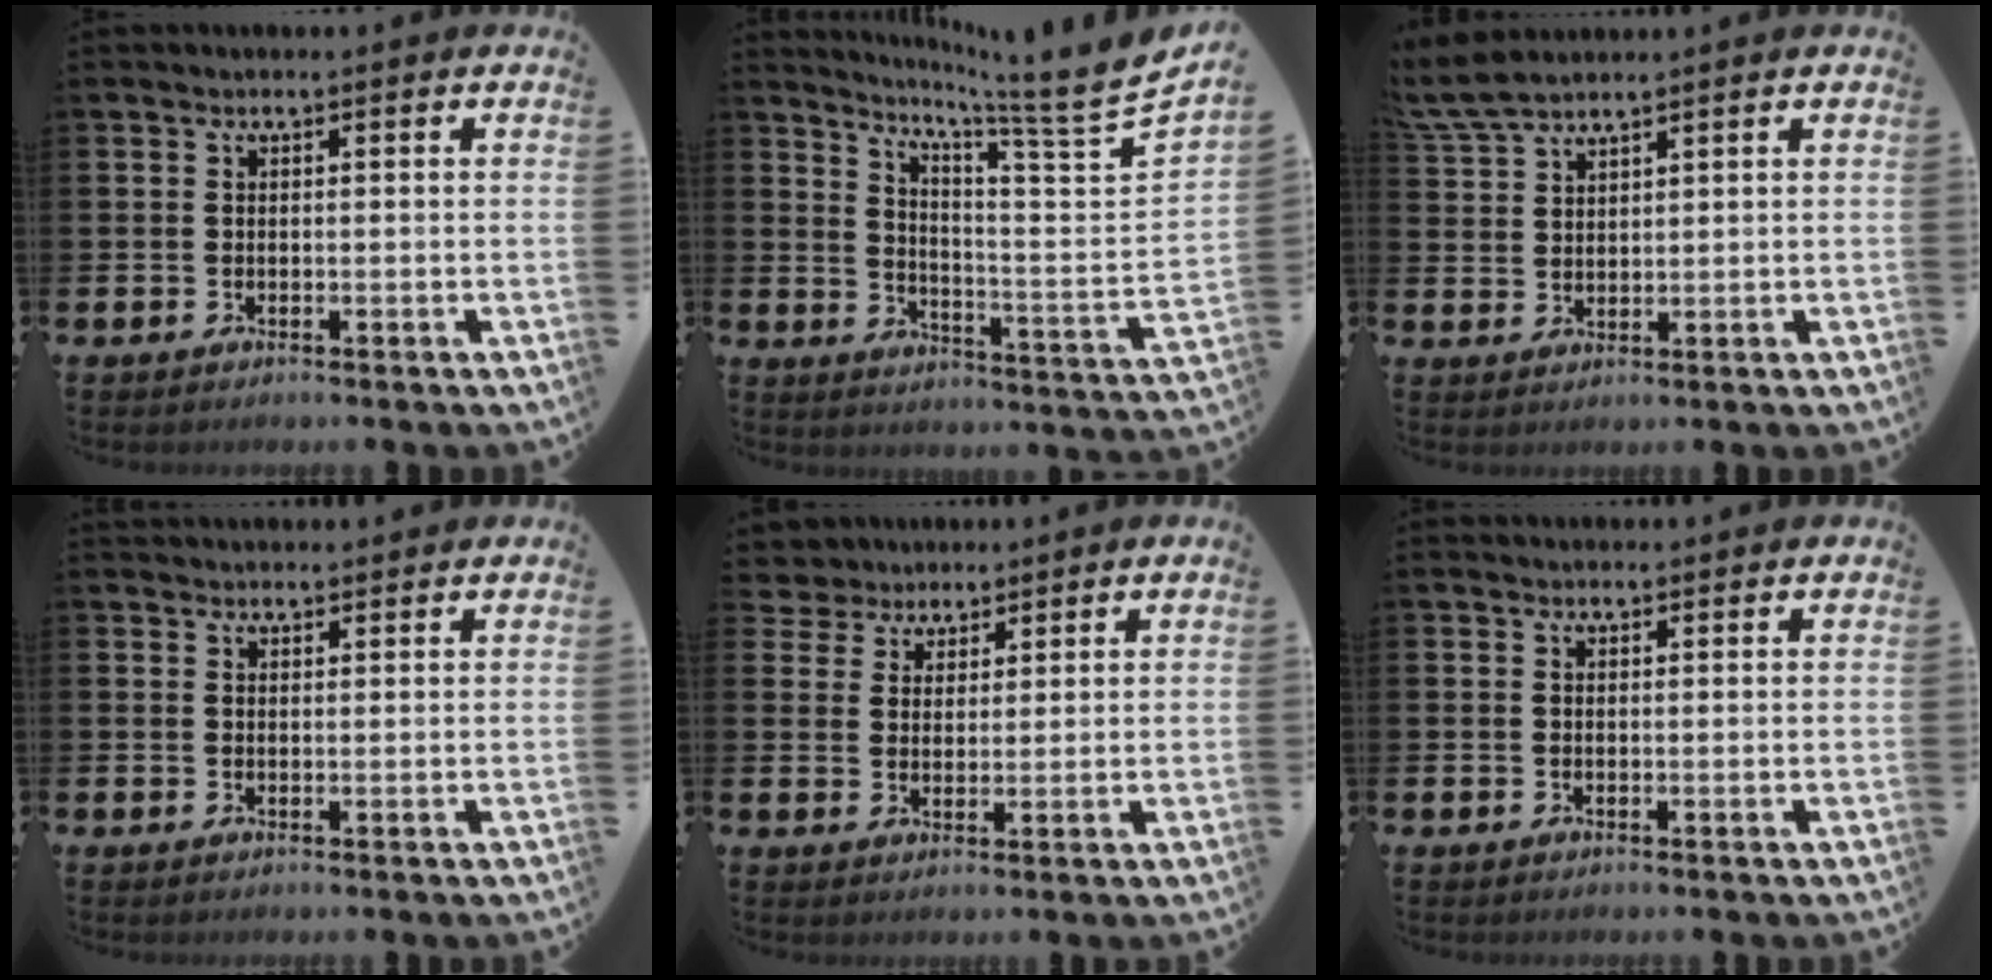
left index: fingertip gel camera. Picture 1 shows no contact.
{"total": 6.2, "force": [5.3, -1.3, 2.9], "torque": [-0.064, -0.071, 0.078]}
{"total": 5.0, "force": [4.7, 0.7, 1.7], "torque": [-0.048, -0.013, 0.088]}
{"total": 1.8, "force": [1.7, 0.4, 0.0], "torque": [0.006, -0.008, 0.031]}
{"total": 4.1, "force": [3.5, 2.0, -0.8], "torque": [-0.011, -0.009, 0.065]}
{"total": 0.9, "force": [0.9, 0.2, 0.0], "torque": [0.009, -0.003, 0.014]}